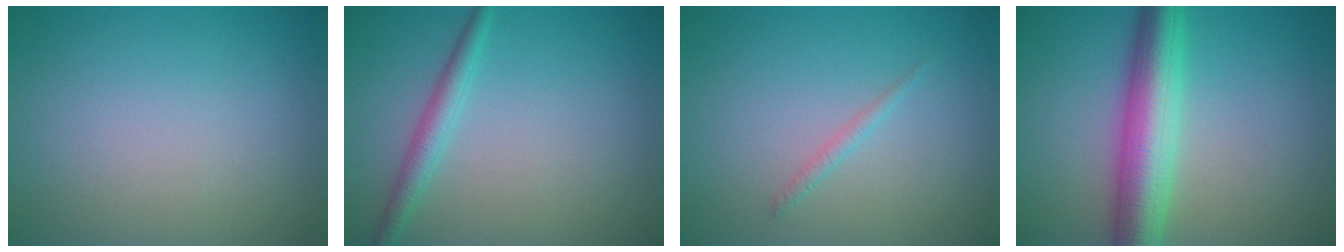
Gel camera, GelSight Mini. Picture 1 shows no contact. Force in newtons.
{"total": 2.1, "press": 2.1, "slide": 0.1}
{"total": 0.9, "press": 0.9, "slide": 0.0}
{"total": 7.0, "press": 7.0, "slide": 0.1}